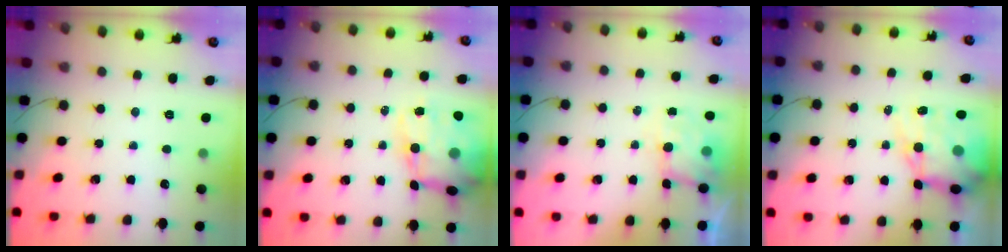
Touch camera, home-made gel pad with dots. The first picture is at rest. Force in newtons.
{"total": 17.7, "press": 17.2, "slide": 4.2}
{"total": 6.5, "press": 6.4, "slide": 1.0}
{"total": 15.3, "press": 14.8, "slide": 3.8}